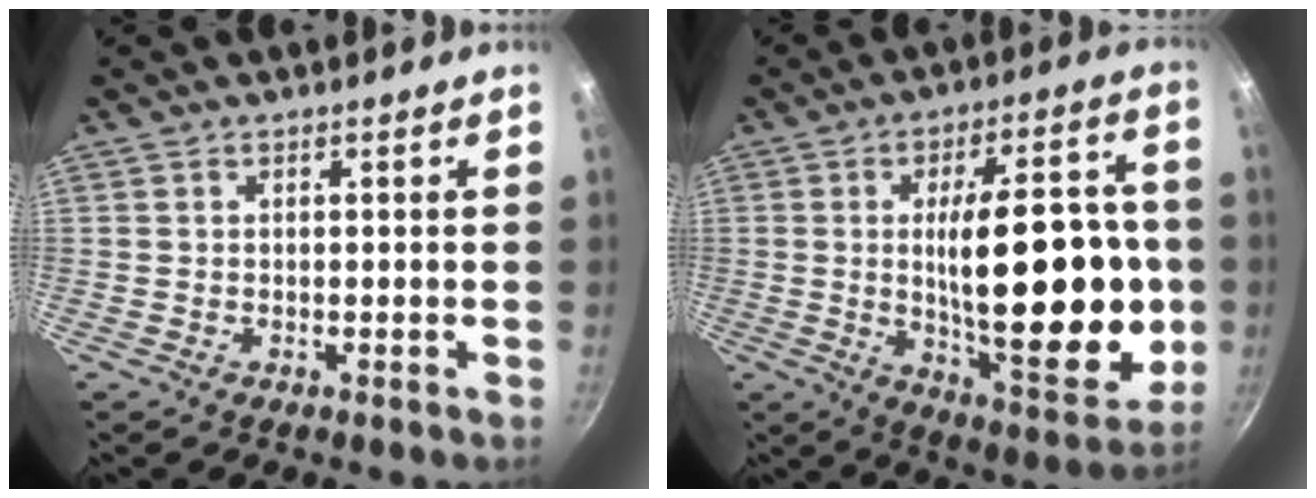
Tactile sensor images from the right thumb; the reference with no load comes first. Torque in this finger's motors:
{"motor_torque": [-1.03, 2.12, 2.27, 0.50, 0.24]}